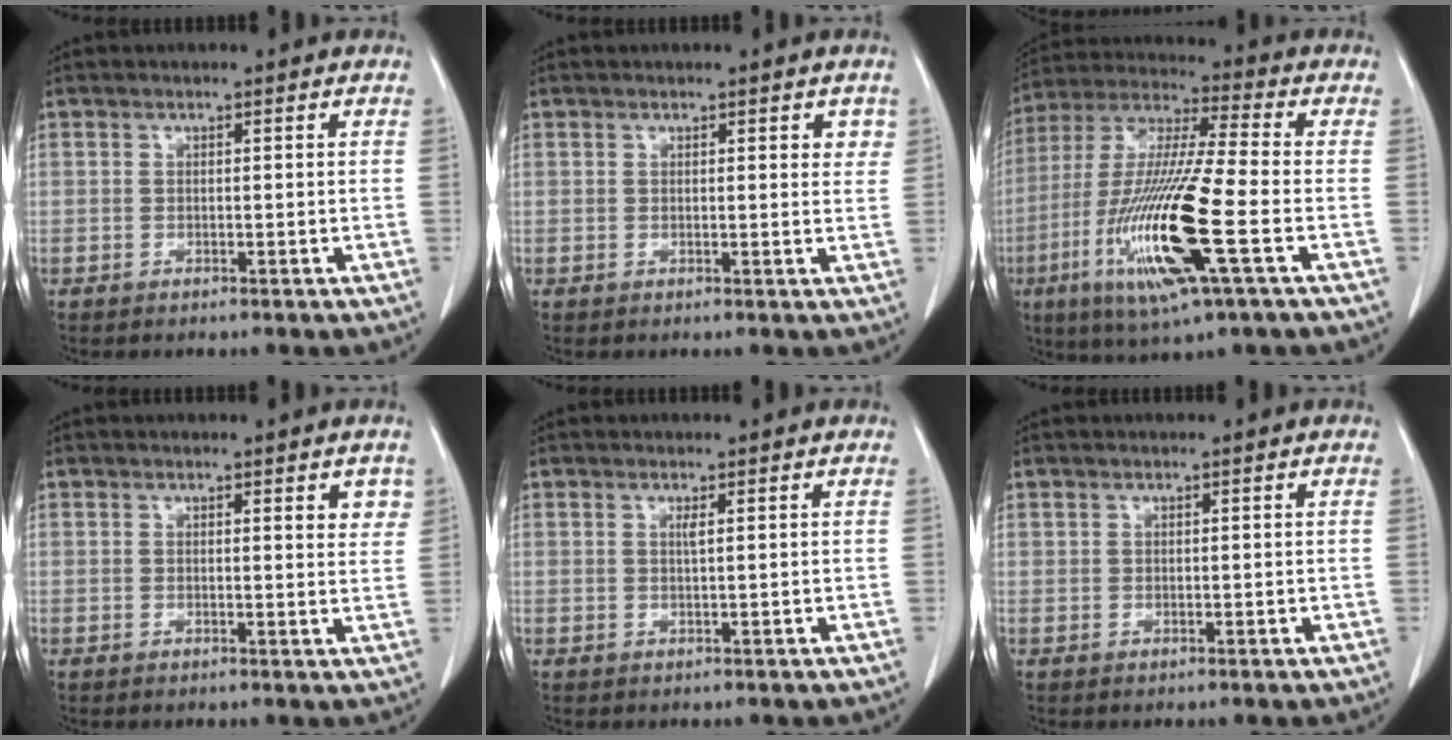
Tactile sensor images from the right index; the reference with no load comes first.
{"total": 2.2, "force": [1.1, 0.9, 1.6], "torque": [-0.012, -0.003, 0.010]}
{"total": 18.9, "force": [-5.8, 1.0, 18.0], "torque": [-0.382, -0.025, -0.110]}
{"total": 2.9, "force": [1.6, 0.8, 2.3], "torque": [-0.021, -0.007, 0.015]}
{"total": 0.8, "force": [0.3, -0.1, 0.7], "torque": [-0.018, -0.002, 0.006]}
{"total": 0.0}